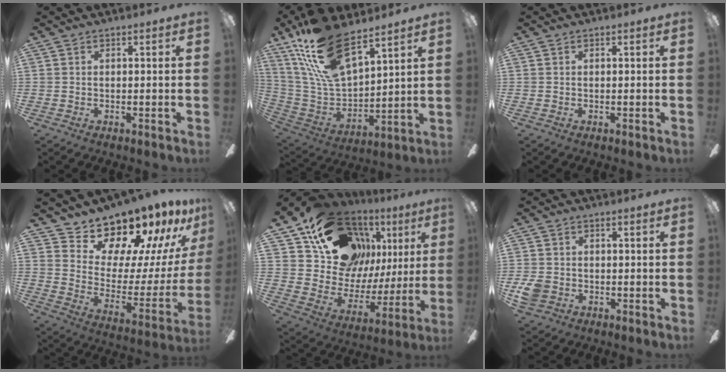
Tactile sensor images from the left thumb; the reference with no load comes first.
{"total": 21.4, "force": [14.7, 8.7, 12.8], "torque": [-0.267, -0.087, 0.263]}
{"total": 0.0}
{"total": 14.7, "force": [13.7, 4.6, 2.6], "torque": [-0.045, -0.135, 0.239]}
{"total": 18.2, "force": [12.0, 11.7, 7.2], "torque": [-0.138, -0.083, 0.233]}
{"total": 5.2, "force": [-2.0, 4.1, 2.5], "torque": [-0.057, 0.011, -0.037]}